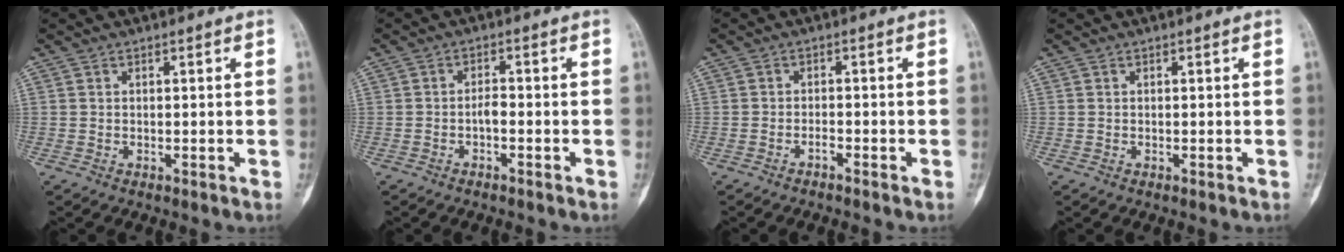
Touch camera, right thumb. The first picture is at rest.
{"total": 1.9, "force": [-0.8, 0.7, 1.5], "torque": [-0.021, 0.012, -0.018]}
{"total": 1.2, "force": [-1.1, 0.1, 0.6], "torque": [-0.015, 0.014, -0.019]}
{"total": 0.0}